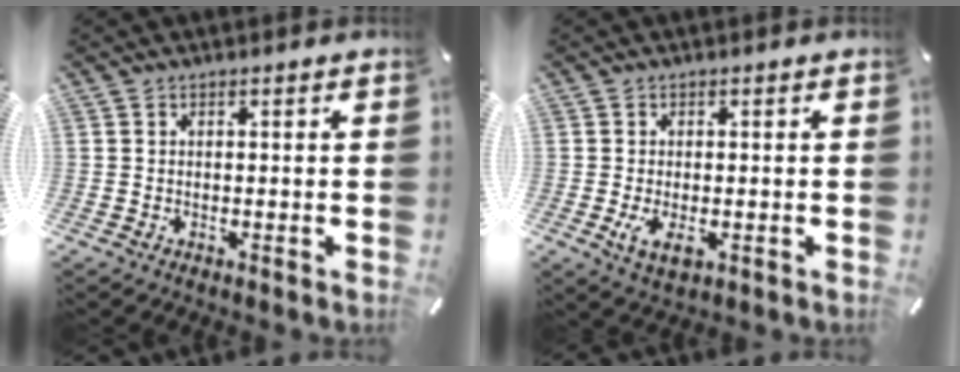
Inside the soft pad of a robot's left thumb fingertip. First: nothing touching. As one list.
[{"total": 4.2, "force": [-0.8, 2.2, 3.5], "torque": [-0.072, -0.007, -0.017]}]